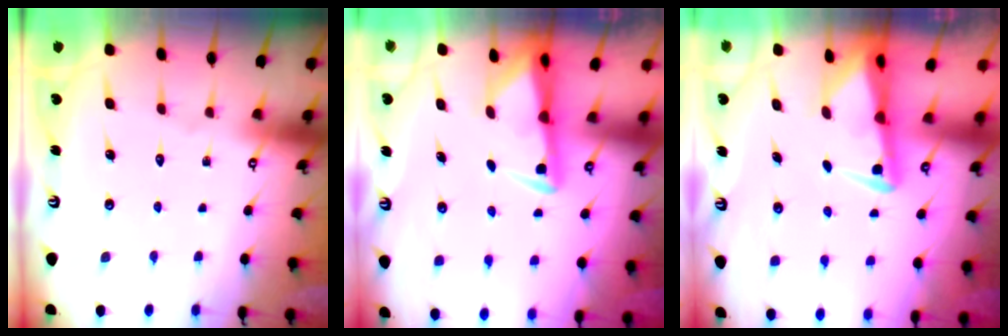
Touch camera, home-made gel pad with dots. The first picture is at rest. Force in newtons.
{"total": 2.9, "press": 2.8, "slide": 0.5}
{"total": 2.8, "press": 2.7, "slide": 0.6}